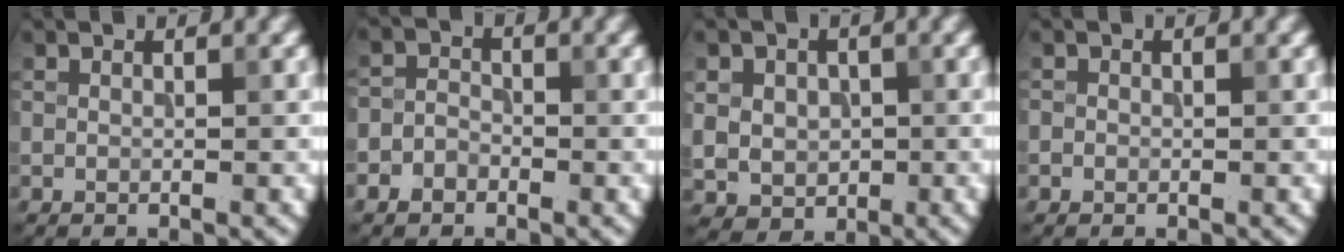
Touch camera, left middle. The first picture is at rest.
{"total": 2.0, "force": [-1.1, 1.5, 0.7], "torque": [-0.009, 0.006, -0.026]}
{"total": 4.2, "force": [0.3, 3.8, 1.9], "torque": [-0.042, -0.001, -0.002]}
{"total": 0.5, "force": [-0.2, 0.5, 0.0], "torque": [0.001, -0.003, -0.006]}